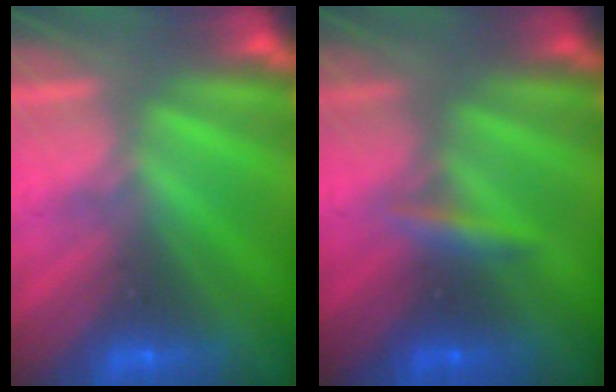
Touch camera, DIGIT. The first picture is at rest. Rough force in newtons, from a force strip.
{"total": 2.4}